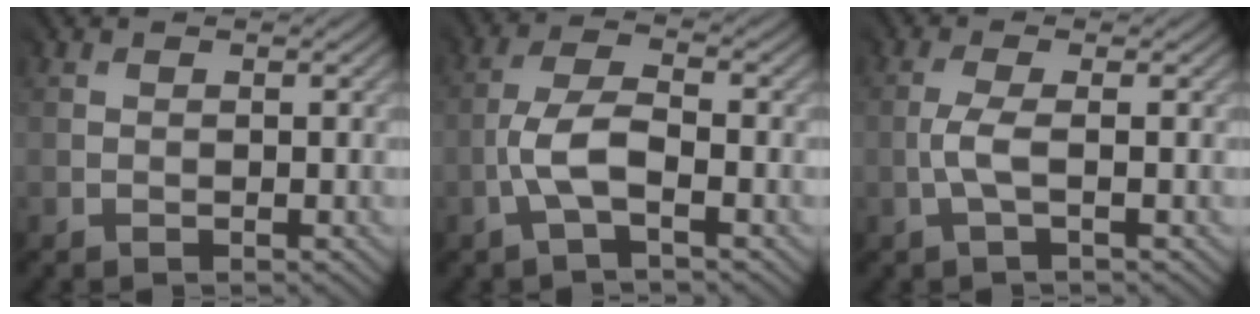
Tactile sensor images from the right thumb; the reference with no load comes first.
{"total": 3.3, "force": [-1.8, 0.5, 2.7], "torque": [-0.066, 0.009, -0.042]}
{"total": 1.7, "force": [-0.8, -0.3, 1.5], "torque": [-0.043, 0.006, -0.021]}